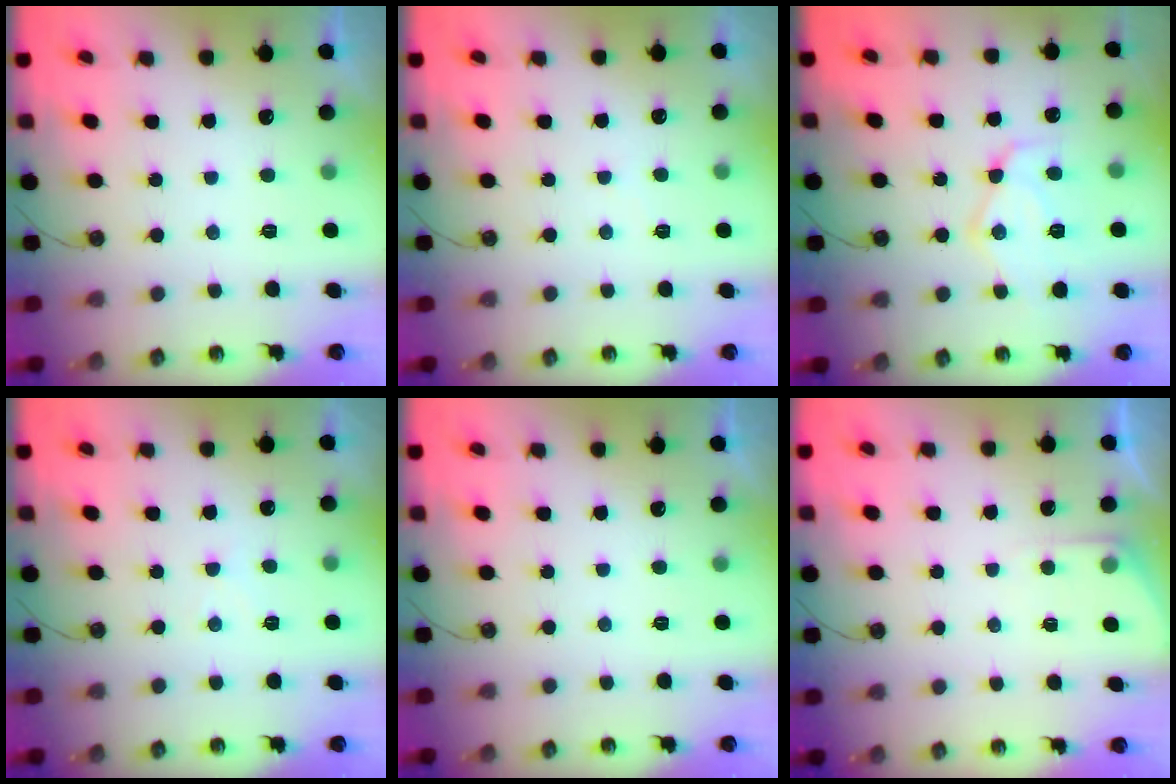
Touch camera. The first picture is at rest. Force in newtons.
{"total": 3.6, "press": 3.5, "slide": 0.6}
{"total": 13.8, "press": 13.7, "slide": 1.1}
{"total": 3.2, "press": 3.2, "slide": 0.5}
{"total": 0.0}
{"total": 3.1, "press": 3.0, "slide": 0.5}